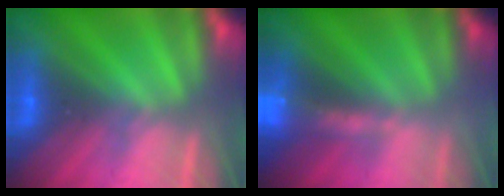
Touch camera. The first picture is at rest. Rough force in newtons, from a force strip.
{"total": 7.4}